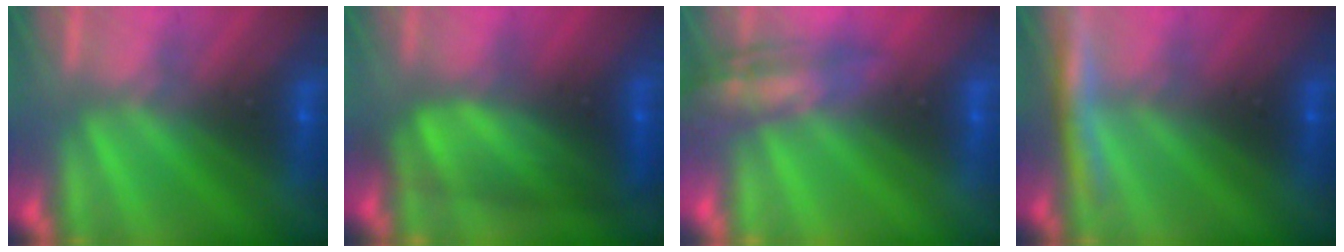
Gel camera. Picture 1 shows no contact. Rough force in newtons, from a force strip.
{"total": 7.5}
{"total": 2.6}
{"total": 4.5}